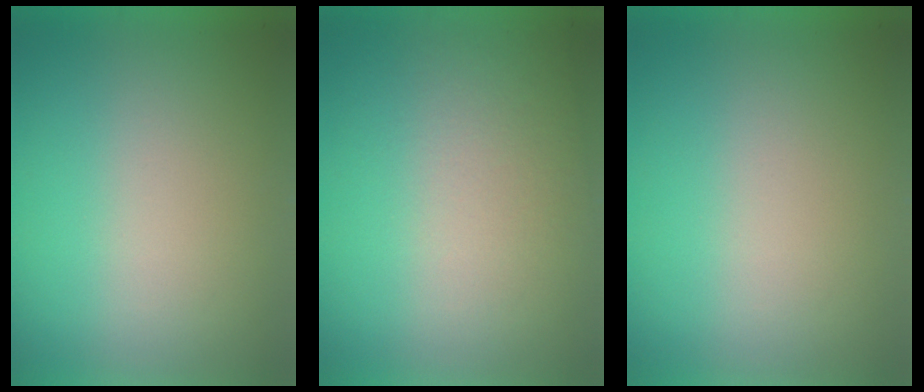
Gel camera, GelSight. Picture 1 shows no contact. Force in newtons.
{"total": 2.1}
{"total": 1.4}